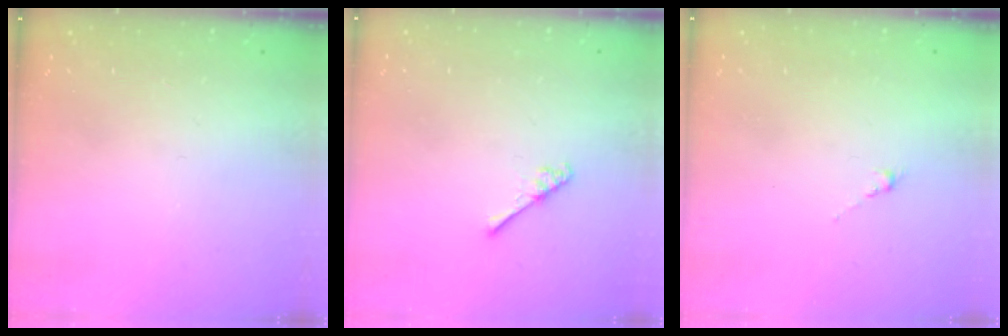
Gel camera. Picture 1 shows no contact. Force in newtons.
{"total": 2.9, "press": 2.9, "slide": 0.4}
{"total": 0.5, "press": 0.3, "slide": 0.4}